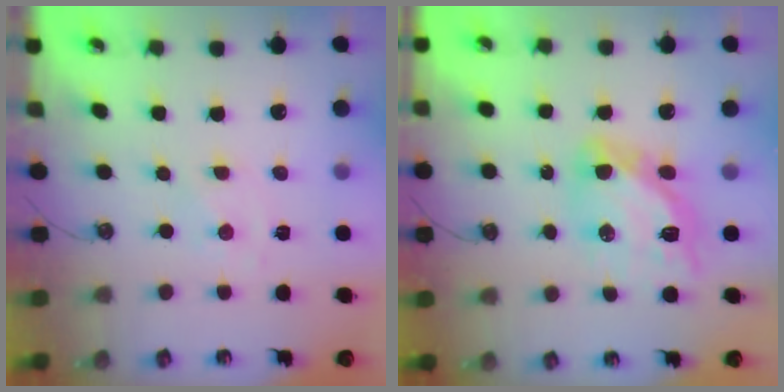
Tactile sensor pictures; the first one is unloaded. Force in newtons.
{"total": 15.3, "press": 15.3, "slide": 1.3}